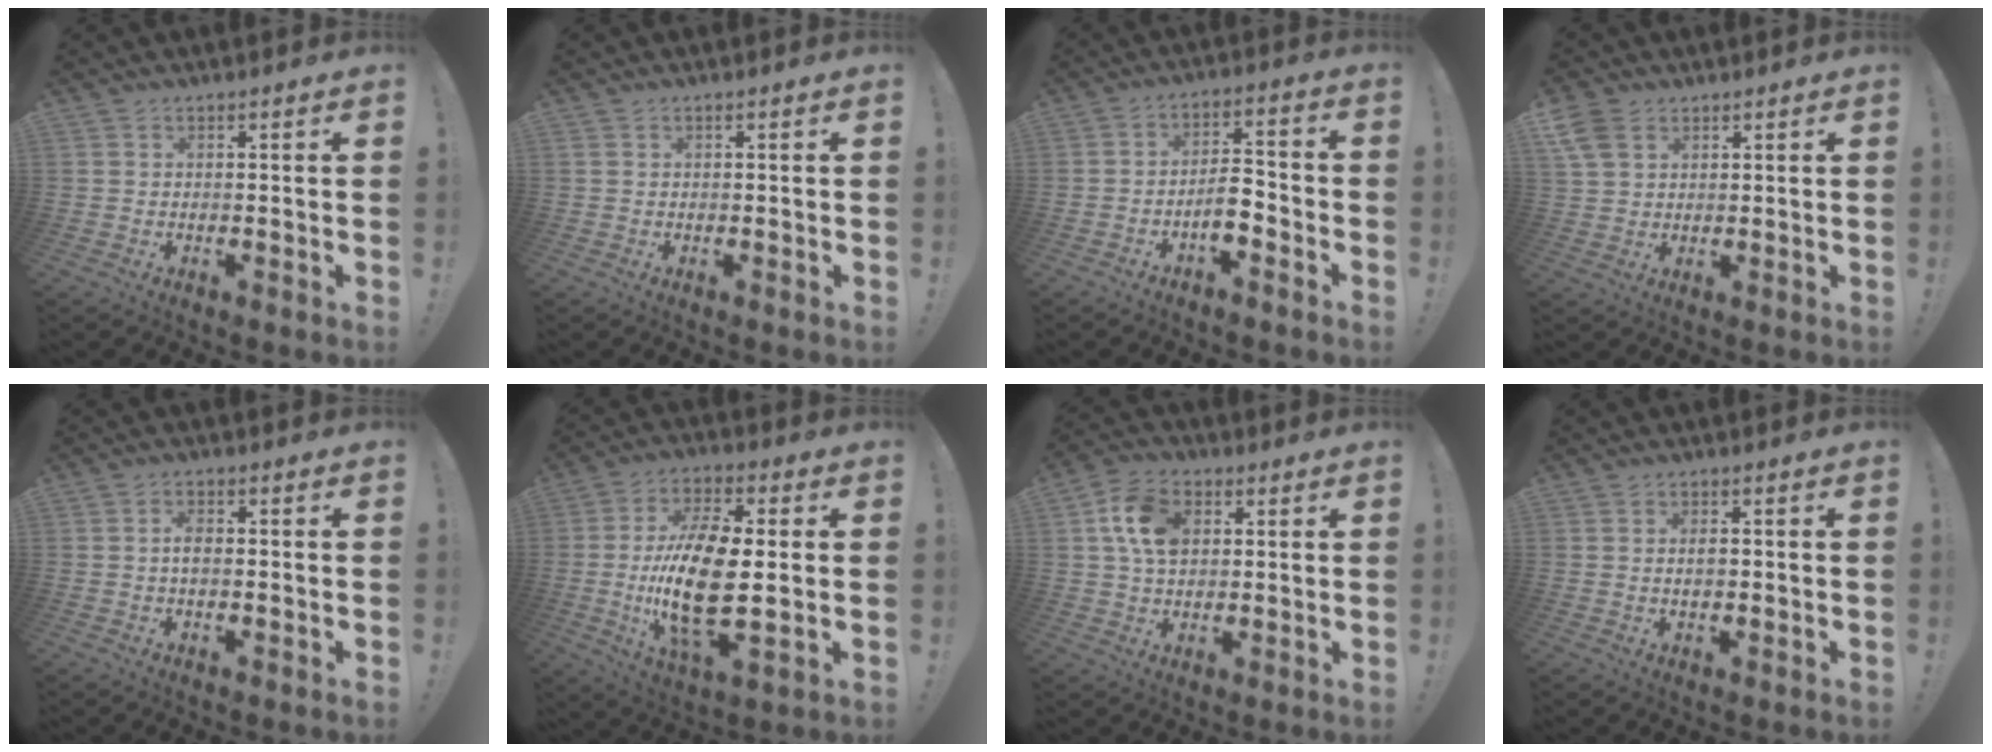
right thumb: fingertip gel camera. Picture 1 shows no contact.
{"total": 0.0}
{"total": 7.5, "force": [-3.4, 3.1, 6.0], "torque": [-0.101, 0.013, -0.057]}
{"total": 6.9, "force": [3.4, 4.8, 3.6], "torque": [-0.068, -0.008, 0.069]}
{"total": 3.3, "force": [0.0, 1.7, 2.8], "torque": [-0.044, 0.003, -0.001]}
{"total": 21.1, "force": [-1.1, 9.3, 18.9], "torque": [-0.377, -0.010, -0.021]}
{"total": 12.5, "force": [3.2, 9.1, 7.9], "torque": [-0.131, 0.013, 0.064]}
{"total": 2.5, "force": [0.1, 1.5, 2.1], "torque": [-0.025, 0.002, -0.003]}